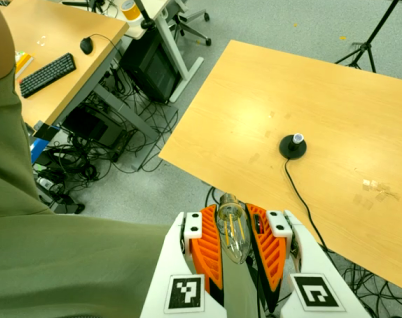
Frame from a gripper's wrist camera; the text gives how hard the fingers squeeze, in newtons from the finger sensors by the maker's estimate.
{"total": 22.5, "left": 24.8, "right": 20.1}